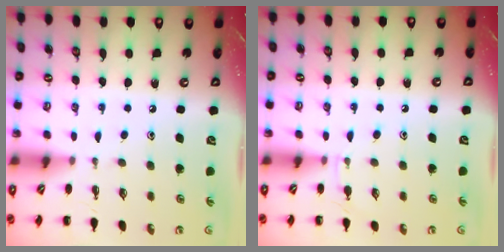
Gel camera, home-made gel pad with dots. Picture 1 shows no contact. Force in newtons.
{"total": 4.3, "press": 3.9, "slide": 1.7}